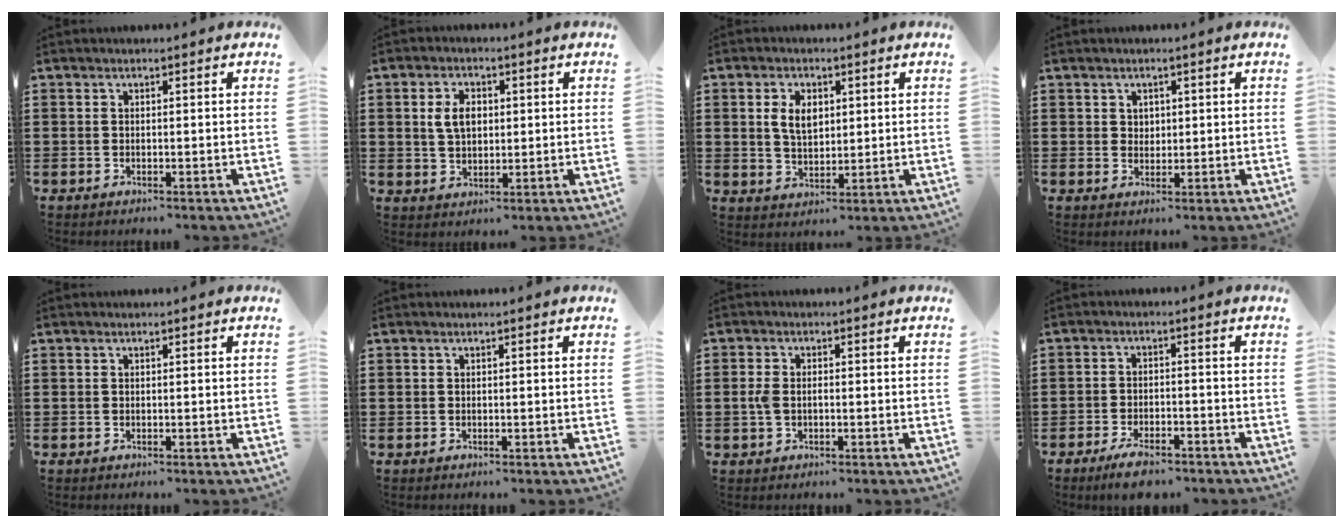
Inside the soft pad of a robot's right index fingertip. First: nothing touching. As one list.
[{"total": 4.6, "force": [0.8, 3.0, 3.4], "torque": [-0.082, 0.010, 0.010]}, {"total": 4.7, "force": [1.2, 2.9, 3.4], "torque": [-0.068, 0.009, 0.018]}, {"total": 1.8, "force": [0.9, 1.5, 0.3], "torque": [-0.010, 0.010, 0.017]}, {"total": 0.0}, {"total": 0.0}, {"total": 2.0, "force": [-0.2, 1.2, 1.6], "torque": [-0.040, 0.002, -0.008]}, {"total": 3.9, "force": [-3.3, 0.9, 1.8], "torque": [-0.029, 0.010, -0.062]}]